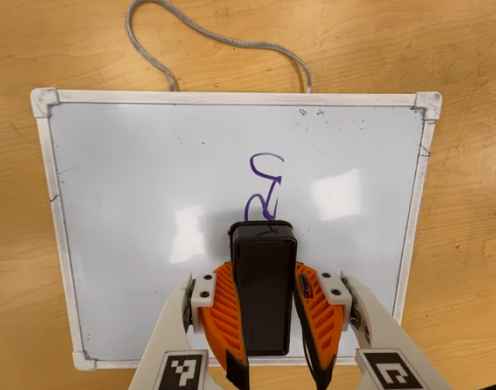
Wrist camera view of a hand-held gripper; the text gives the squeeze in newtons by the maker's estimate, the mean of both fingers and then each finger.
{"total": 7.9, "left": 6.5, "right": 9.4}